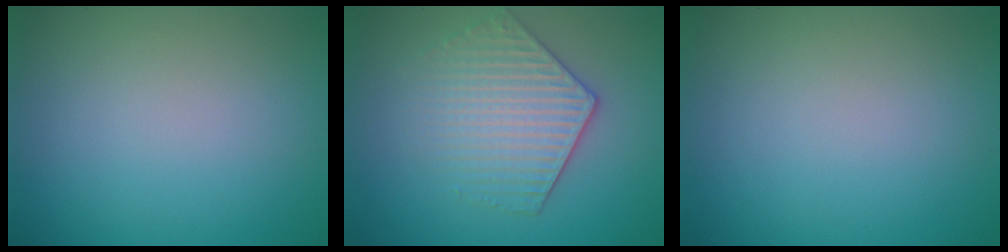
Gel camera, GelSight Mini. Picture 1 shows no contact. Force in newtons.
{"total": 4.3, "press": 3.7, "slide": 2.2}
{"total": 0.0}